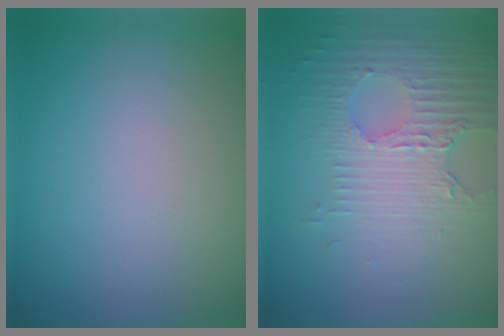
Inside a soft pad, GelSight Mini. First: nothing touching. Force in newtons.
{"total": 3.5, "press": 3.2, "slide": 1.5}